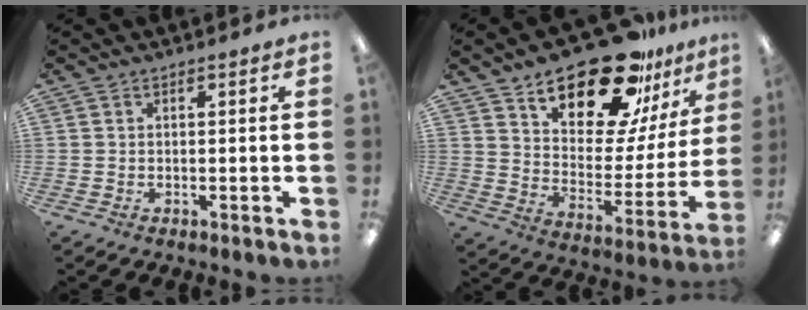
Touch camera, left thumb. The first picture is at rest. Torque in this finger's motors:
{"motor_torque": [0.39, 0.75, 1.26, -1.51, 0.11]}